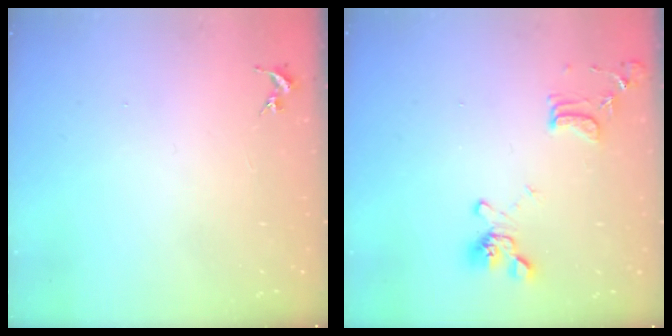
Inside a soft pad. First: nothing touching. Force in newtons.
{"total": 13.7, "press": 13.6, "slide": 1.5}